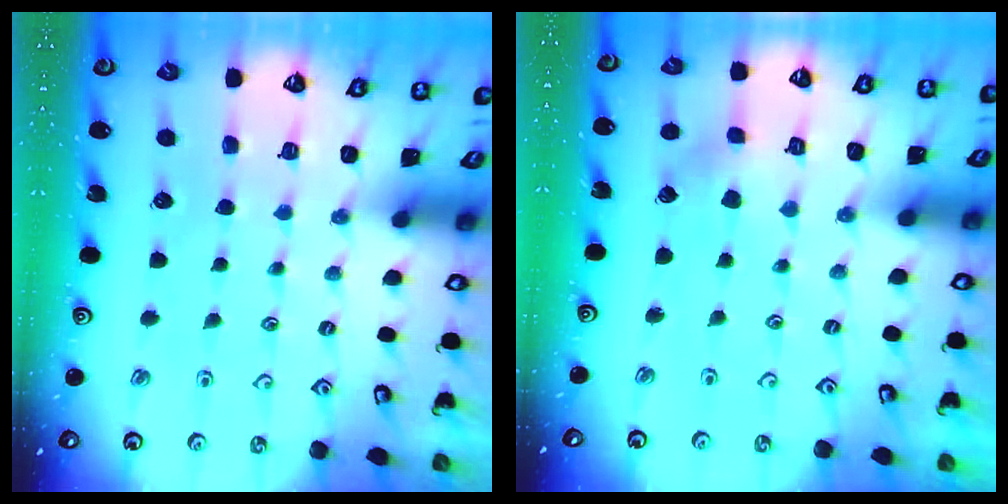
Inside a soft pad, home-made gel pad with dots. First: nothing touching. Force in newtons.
{"total": 2.3, "press": 2.3, "slide": 0.6}